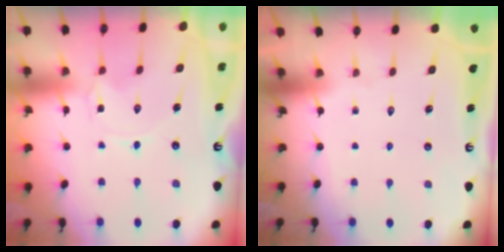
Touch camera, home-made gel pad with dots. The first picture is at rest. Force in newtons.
{"total": 0.0}